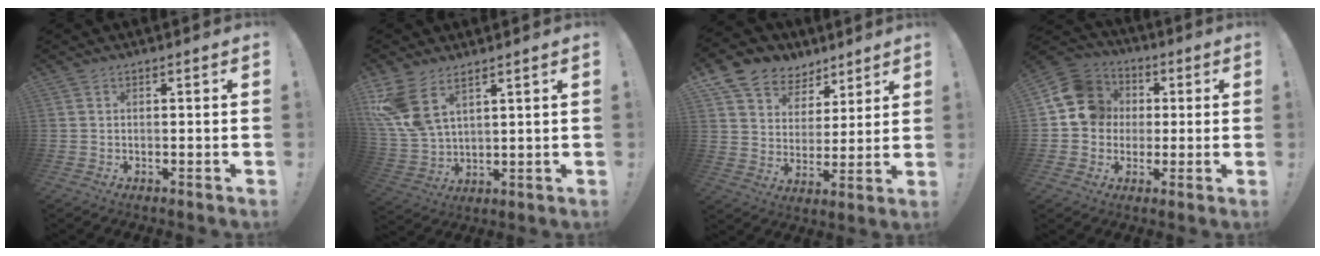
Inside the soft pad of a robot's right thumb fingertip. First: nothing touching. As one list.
[{"total": 10.2, "force": [6.5, 5.1, 6.0], "torque": [-0.132, -0.031, 0.129]}, {"total": 10.3, "force": [6.7, 7.6, 1.8], "torque": [-0.034, -0.051, 0.135]}, {"total": 13.3, "force": [1.8, 12.2, 5.0], "torque": [-0.073, 0.011, 0.043]}]